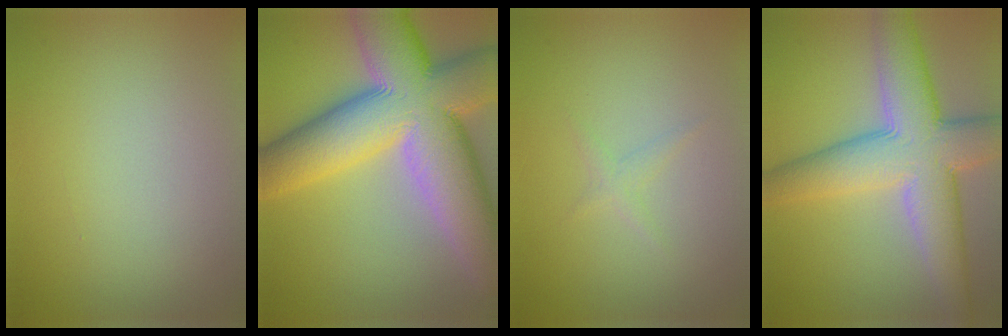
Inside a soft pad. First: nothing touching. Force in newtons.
{"total": 17.3, "press": 17.3, "slide": 0.9}
{"total": 0.9, "press": 0.9, "slide": 0.0}
{"total": 9.7, "press": 9.7, "slide": 0.4}